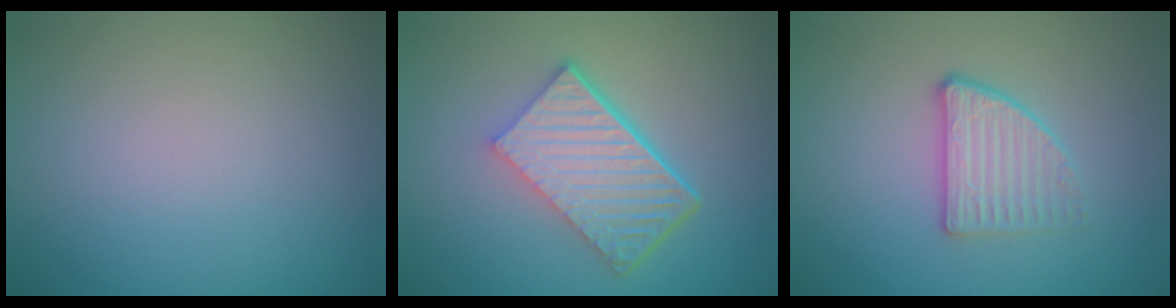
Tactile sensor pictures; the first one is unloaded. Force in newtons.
{"total": 6.7, "press": 4.4, "slide": 4.9}
{"total": 2.8, "press": 2.5, "slide": 1.2}